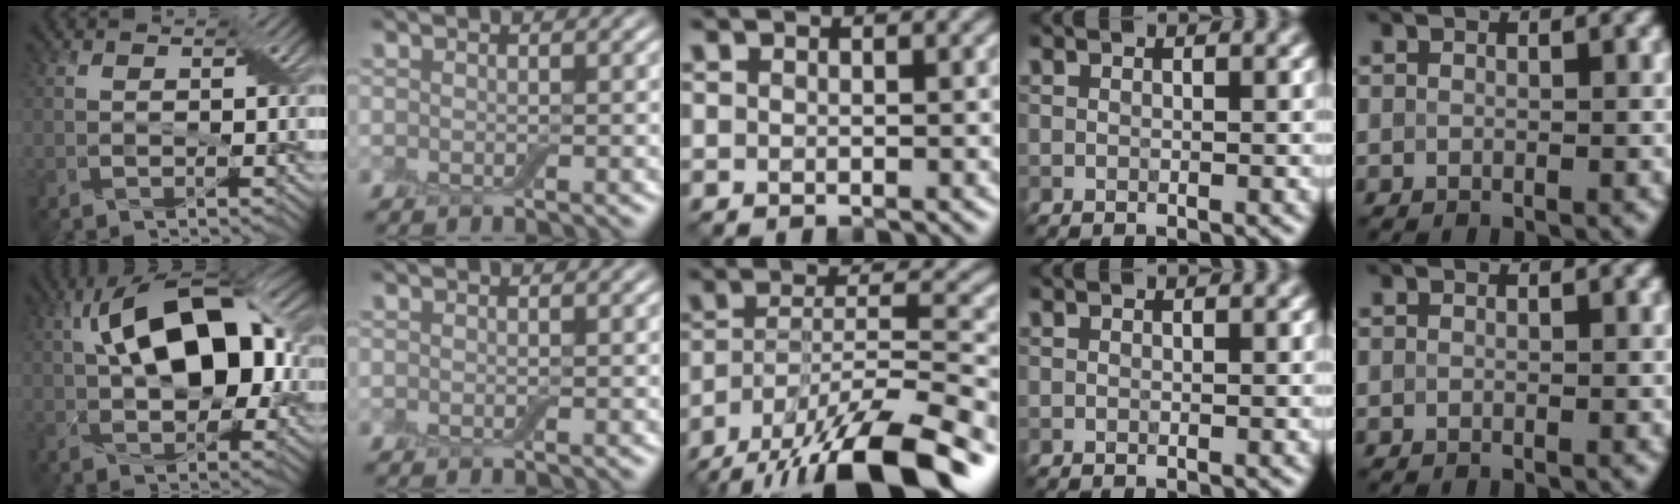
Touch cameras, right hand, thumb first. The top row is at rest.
{"thumb": {"total": 15.5, "force": [2.7, 8.3, 12.7], "torque": [-0.205, 0.034, 0.033]}, "middle": {"total": 14.3, "force": [-10.6, 4.1, 8.7], "torque": [-0.166, -0.008, -0.179]}}